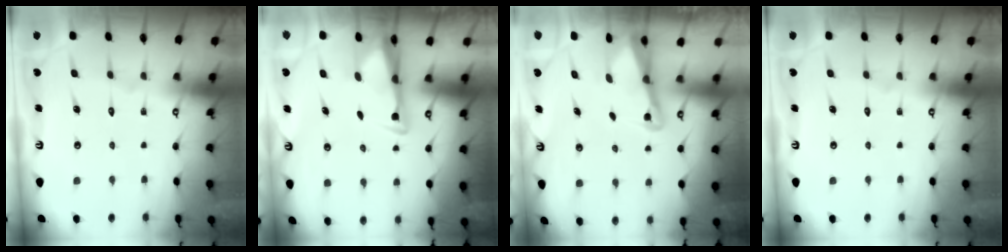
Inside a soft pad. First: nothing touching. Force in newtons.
{"total": 2.9, "press": 2.8, "slide": 0.9}
{"total": 2.5, "press": 2.5, "slide": 0.6}
{"total": 0.0}